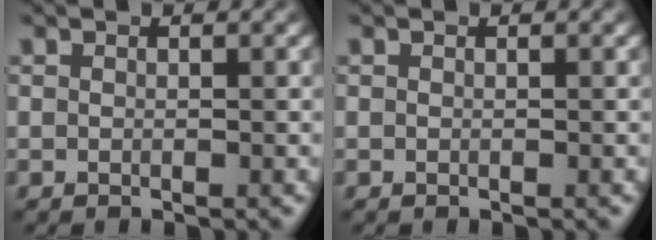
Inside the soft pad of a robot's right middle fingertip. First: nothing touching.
{"total": 0.0}